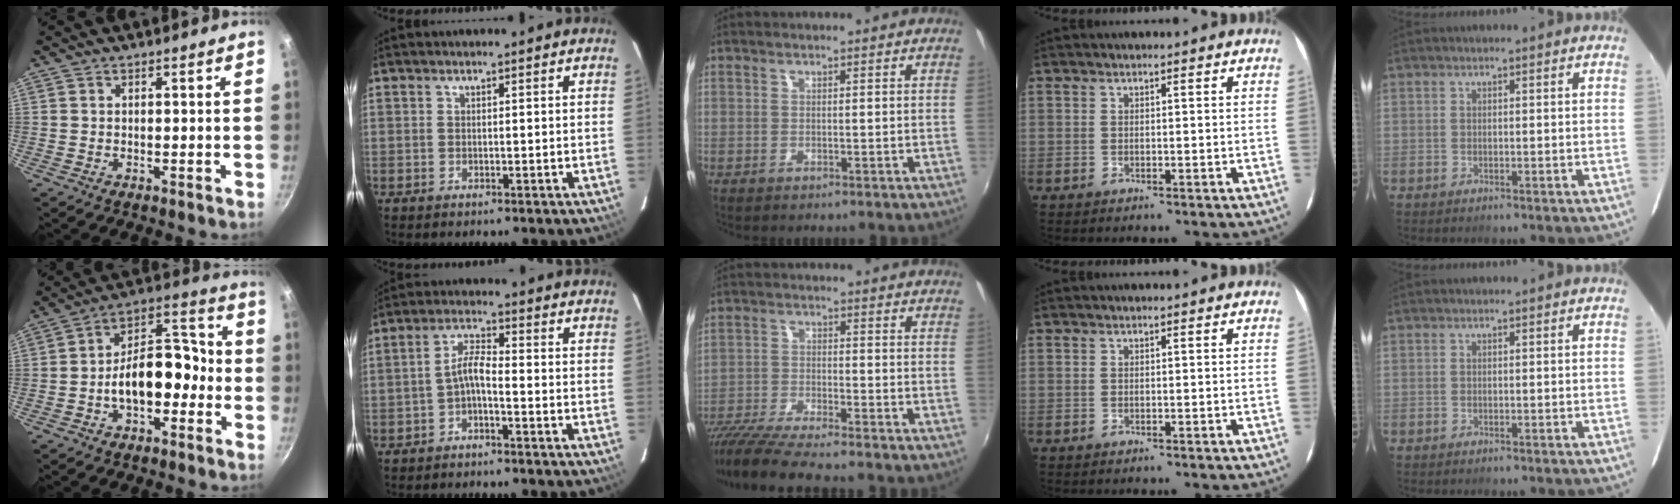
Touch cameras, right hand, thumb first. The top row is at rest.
{"thumb": {"total": 13.8, "force": [-3.5, 8.4, 10.3], "torque": [-0.115, 0.070, -0.062]}, "index": {"total": 3.6, "force": [-2.0, 0.7, 3.0], "torque": [-0.067, 0.013, -0.038]}, "middle": {"total": 11.9, "force": [-10.4, 0.5, 5.7], "torque": [-0.132, -0.033, -0.194]}}